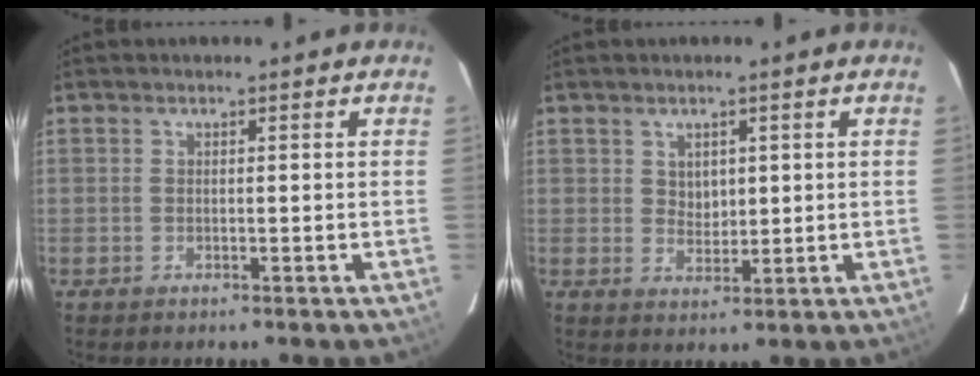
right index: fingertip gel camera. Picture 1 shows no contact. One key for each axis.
{"total": 3.2, "fx": 1.1, "fy": 2.6, "fz": 1.5, "tx": -0.018, "ty": 0.001, "tz": 0.024}